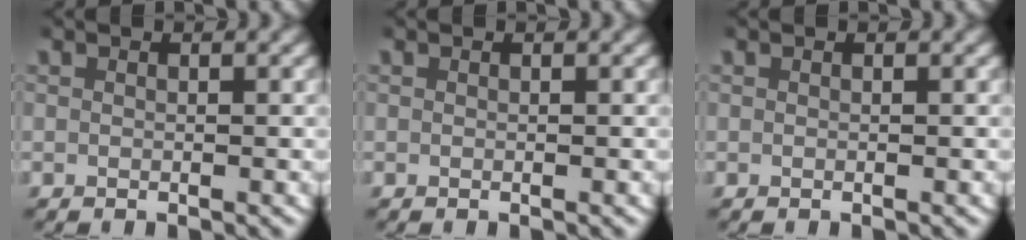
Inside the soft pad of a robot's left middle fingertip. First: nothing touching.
{"total": 0.0}
{"total": 0.0}